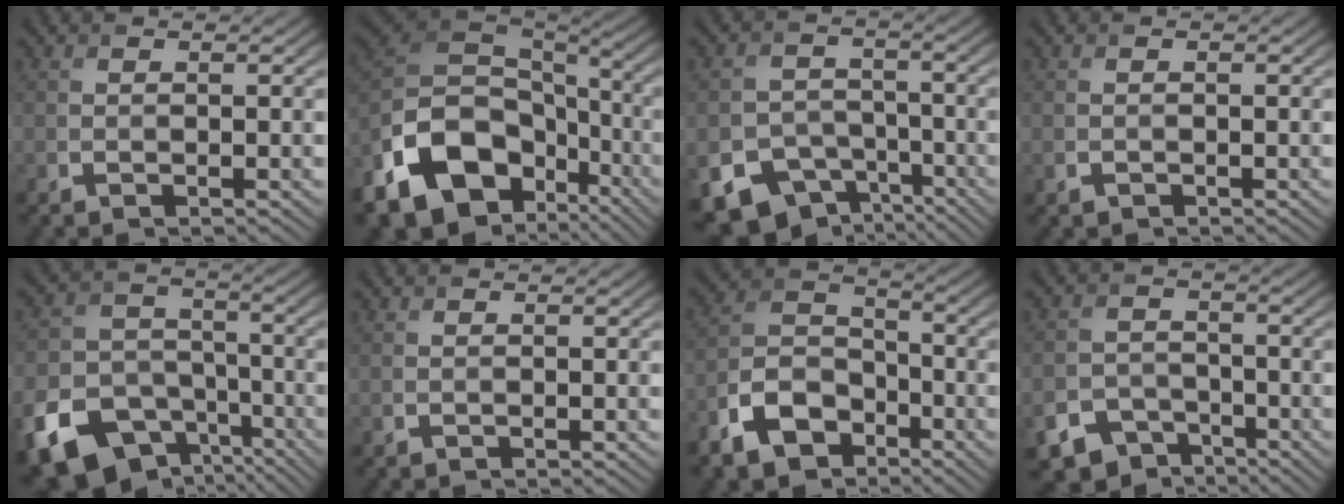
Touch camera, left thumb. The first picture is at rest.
{"total": 19.3, "force": [-8.5, 13.7, 10.7], "torque": [-0.267, -0.035, -0.131]}
{"total": 12.5, "force": [-7.8, 8.7, 4.5], "torque": [-0.099, -0.037, -0.116]}
{"total": 0.6, "force": [-0.3, 0.5, 0.1], "torque": [-0.003, -0.004, -0.006]}
{"total": 17.9, "force": [-10.2, 12.9, 7.1], "torque": [-0.186, -0.076, -0.157]}
{"total": 0.0}
{"total": 10.4, "force": [-6.4, 6.3, 5.1], "torque": [-0.123, -0.012, -0.139]}
{"total": 7.3, "force": [-5.2, 4.7, 2.1], "torque": [-0.045, -0.018, -0.091]}